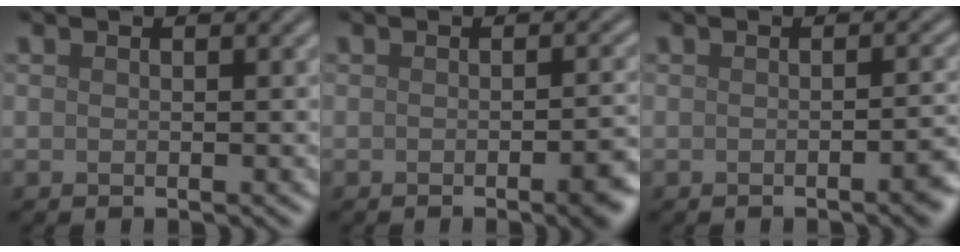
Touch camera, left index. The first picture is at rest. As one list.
[{"total": 4.1, "force": [-1.5, 1.1, 3.6], "torque": [-0.039, -0.005, -0.018]}, {"total": 2.5, "force": [-1.0, 0.6, 2.2], "torque": [-0.021, 0.001, -0.016]}]